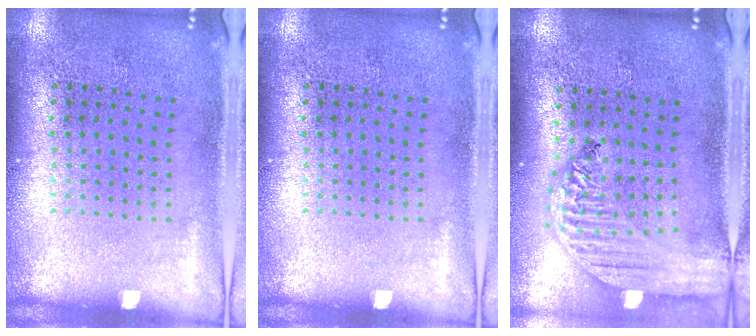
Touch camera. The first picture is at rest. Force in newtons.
{"total": 0.0}
{"total": 3.0, "press": 2.4, "slide": 1.8}